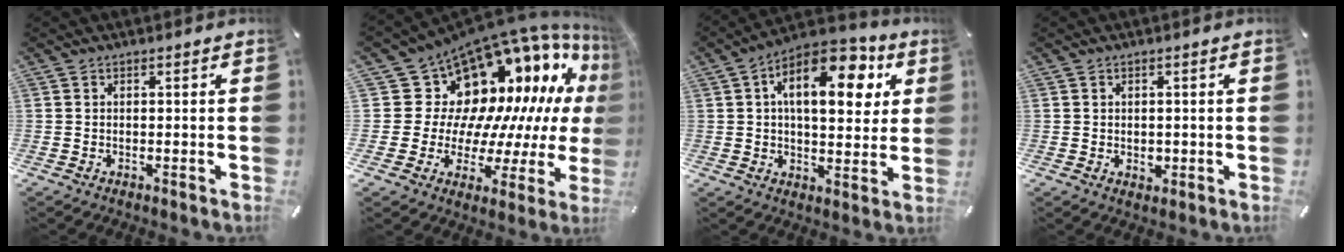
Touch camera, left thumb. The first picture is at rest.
{"total": 18.1, "force": [11.2, 11.5, 8.5], "torque": [-0.119, -0.138, 0.222]}
{"total": 16.5, "force": [6.8, 8.5, 12.4], "torque": [-0.179, -0.025, 0.108]}
{"total": 2.1, "force": [-0.3, 1.7, 1.2], "torque": [-0.013, -0.001, -0.007]}